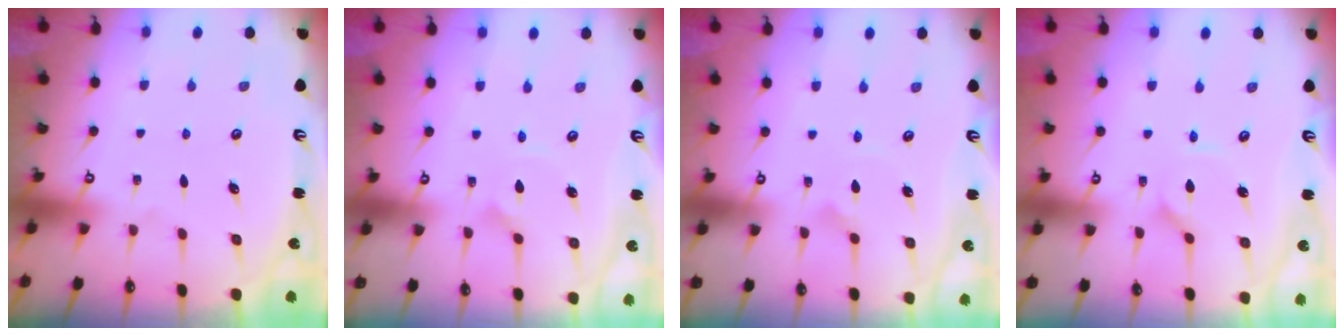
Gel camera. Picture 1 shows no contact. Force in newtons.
{"total": 2.5, "press": 2.5, "slide": 0.1}
{"total": 2.2, "press": 2.2, "slide": 0.1}
{"total": 2.6, "press": 2.6, "slide": 0.4}